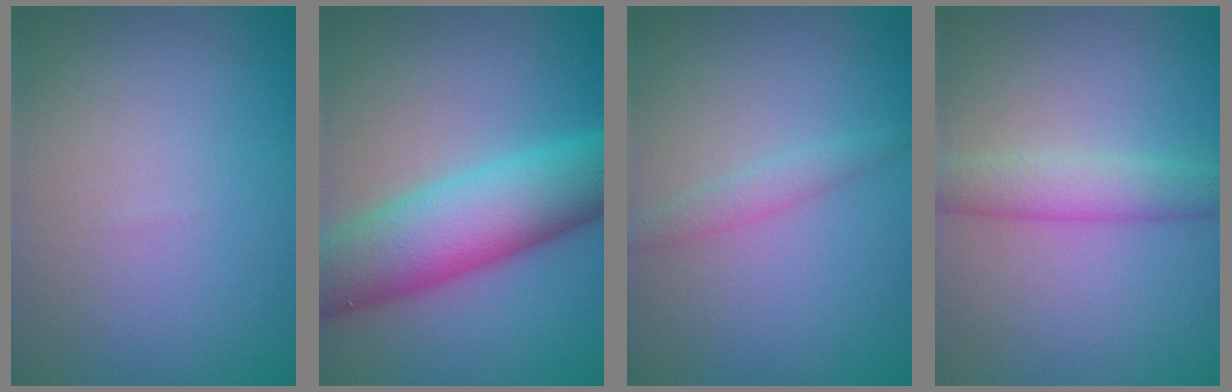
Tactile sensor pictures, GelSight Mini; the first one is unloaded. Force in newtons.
{"total": 9.7, "press": 9.7, "slide": 0.2}
{"total": 1.4, "press": 1.4, "slide": 0.0}
{"total": 4.2, "press": 4.2, "slide": 0.0}